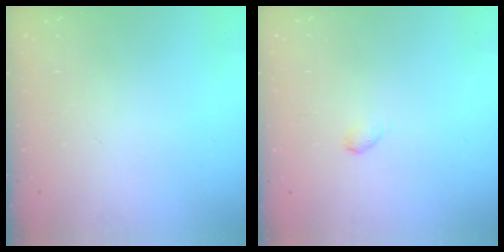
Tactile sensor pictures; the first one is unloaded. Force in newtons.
{"total": 2.9, "press": 2.9, "slide": 0.4}